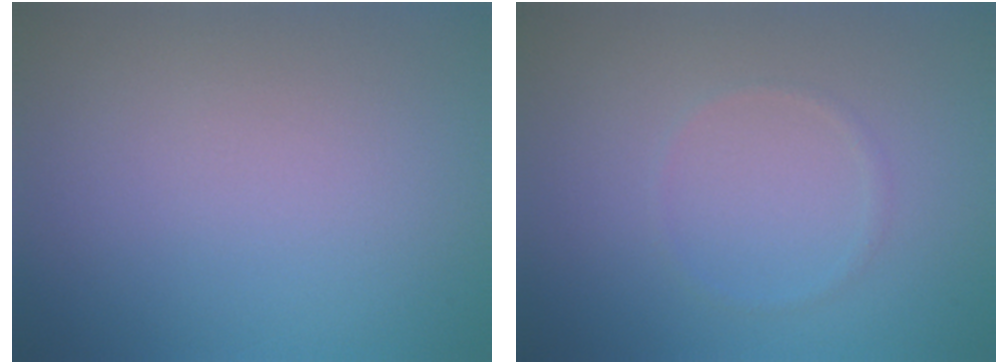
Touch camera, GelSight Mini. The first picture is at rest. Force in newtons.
{"total": 0.6, "press": 0.6, "slide": 0.1}